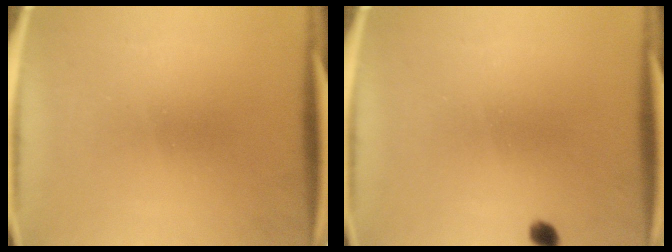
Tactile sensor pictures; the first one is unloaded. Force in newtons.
{"total": 1.4}